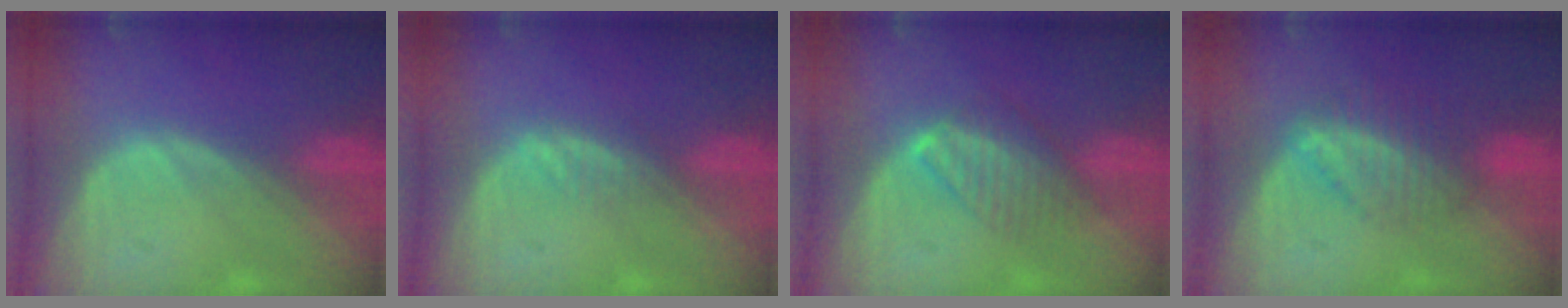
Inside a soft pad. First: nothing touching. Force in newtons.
{"total": 1.6, "press": 1.6, "slide": 0.1}
{"total": 4.9, "press": 4.8, "slide": 0.8}
{"total": 7.0, "press": 6.0, "slide": 3.6}